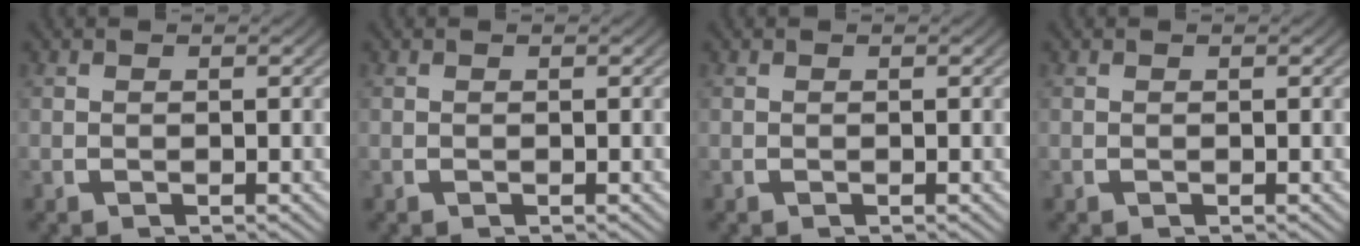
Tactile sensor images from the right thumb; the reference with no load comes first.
{"total": 0.0}
{"total": 0.0}
{"total": 0.0}